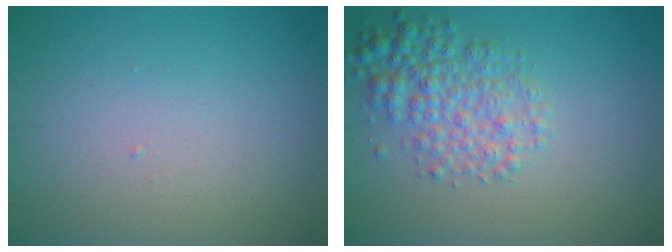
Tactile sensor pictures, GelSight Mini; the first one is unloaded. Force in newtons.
{"total": 4.2, "press": 4.2, "slide": 0.1}